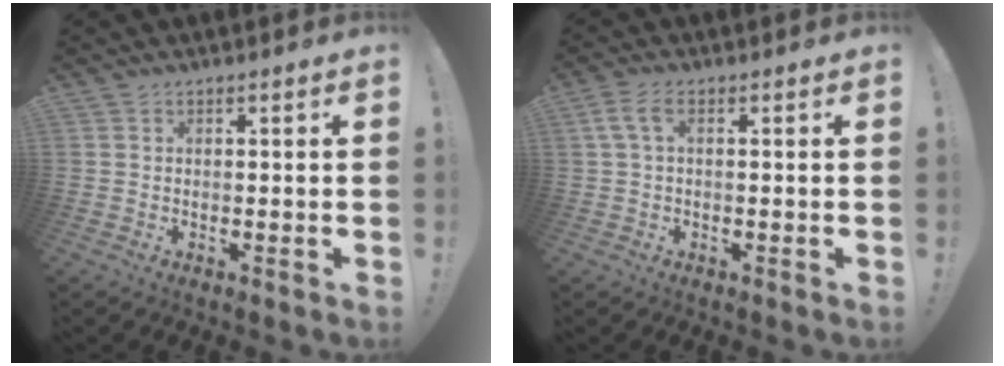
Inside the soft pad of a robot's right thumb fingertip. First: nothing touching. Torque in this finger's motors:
{"motor_torque": [-0.07, 0.08, 0.45, -0.07, 0.00]}